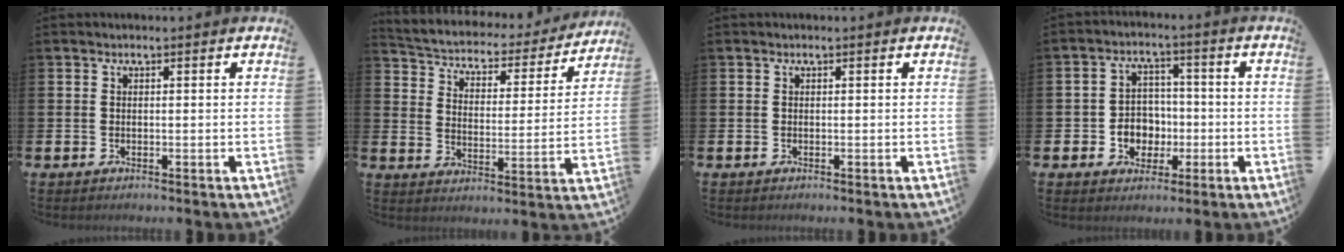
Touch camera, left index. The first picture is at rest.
{"total": 4.2, "force": [3.6, 1.7, 1.1], "torque": [-0.048, -0.033, 0.052]}
{"total": 0.0}
{"total": 4.6, "force": [-0.8, 4.3, 1.4], "torque": [-0.030, 0.003, -0.021]}